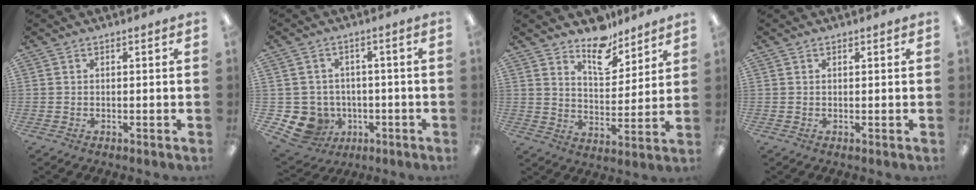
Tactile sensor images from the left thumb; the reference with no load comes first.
{"total": 7.9, "force": [-2.8, 7.1, 1.9], "torque": [-0.068, 0.008, -0.043]}
{"total": 11.4, "force": [9.1, 5.1, 4.6], "torque": [-0.056, -0.066, 0.162]}
{"total": 0.6, "force": [0.4, 0.4, 0.2], "torque": [0.003, -0.003, 0.005]}